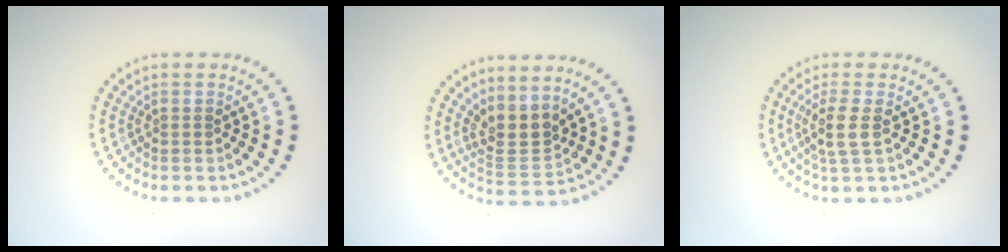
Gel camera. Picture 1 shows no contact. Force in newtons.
{"total": 3.0, "press": 2.3, "slide": 1.9}
{"total": 2.4, "press": 2.1, "slide": 1.2}